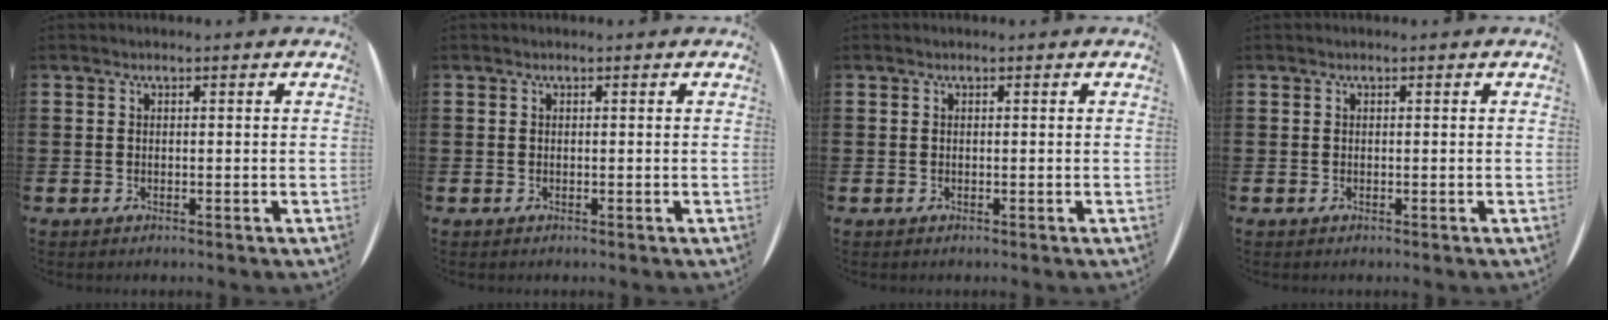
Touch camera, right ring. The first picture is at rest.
{"total": 0.0}
{"total": 0.0}
{"total": 0.0}